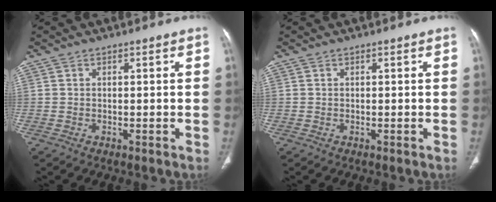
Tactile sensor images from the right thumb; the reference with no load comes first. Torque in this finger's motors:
{"motor_torque": [-0.43, -0.05, -0.17, -0.06, 0.03]}